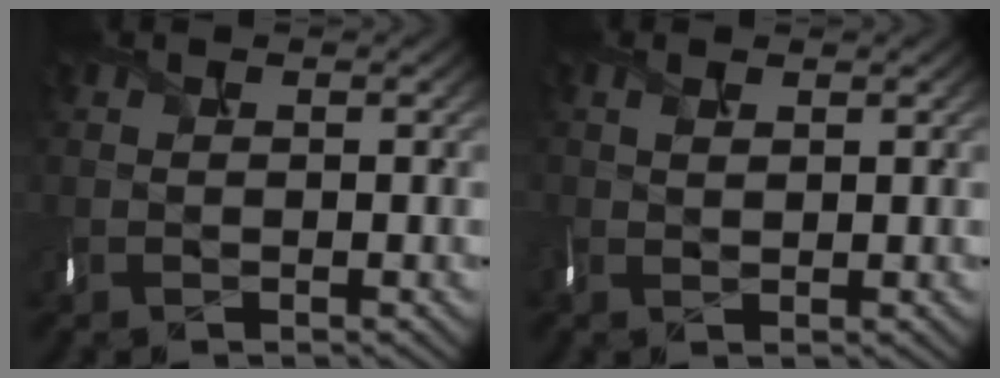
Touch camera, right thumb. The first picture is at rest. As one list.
[{"total": 0.8, "force": [0.6, 0.2, 0.5], "torque": [-0.014, 0.005, 0.021]}]